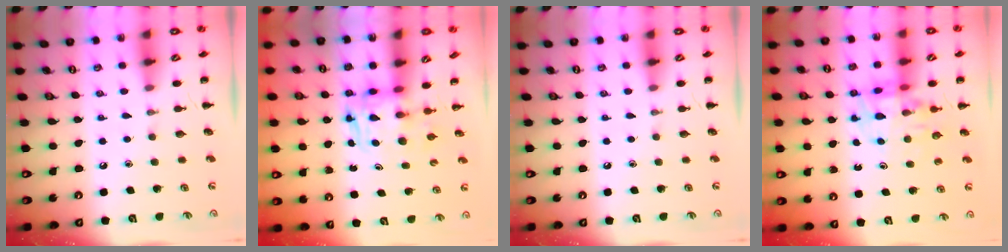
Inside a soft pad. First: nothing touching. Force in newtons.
{"total": 2.6, "press": 2.6, "slide": 0.2}
{"total": 0.0}
{"total": 10.8, "press": 10.4, "slide": 2.8}